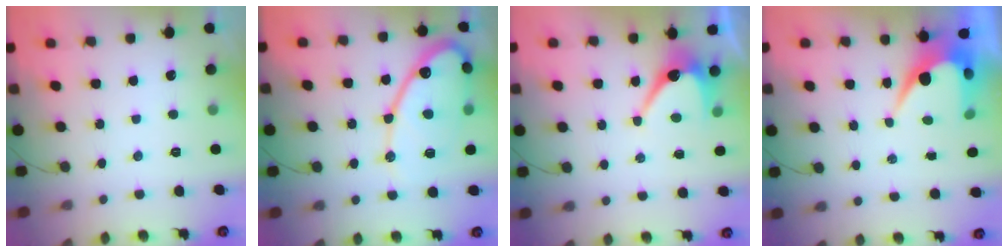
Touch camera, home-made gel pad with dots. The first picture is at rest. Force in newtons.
{"total": 15.7, "press": 15.7, "slide": 1.1}
{"total": 7.2, "press": 7.2, "slide": 0.3}
{"total": 8.5, "press": 8.4, "slide": 0.6}